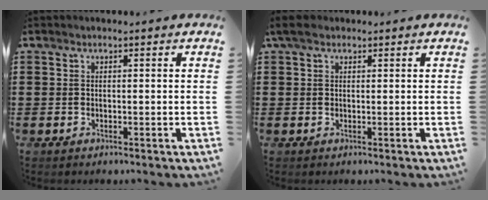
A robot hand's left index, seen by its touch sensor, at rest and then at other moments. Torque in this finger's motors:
{"motor_torque": [1.13, -1.01, 0.82, 0.21]}